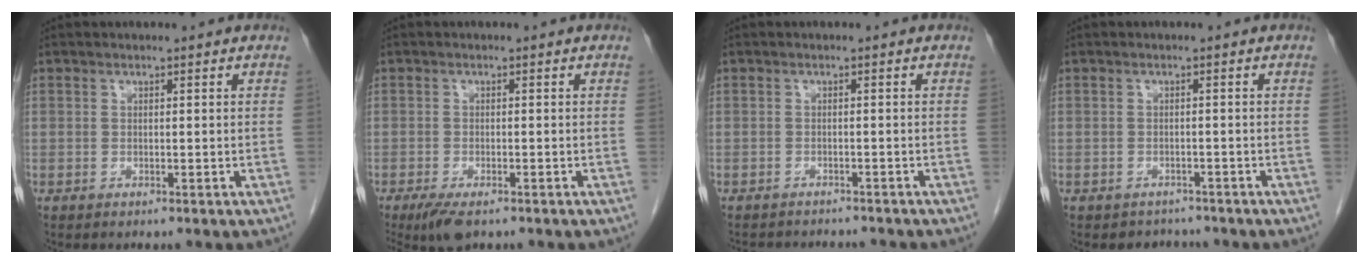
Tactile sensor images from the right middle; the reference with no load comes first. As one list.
[{"total": 4.5, "force": [-3.1, 1.5, 2.9], "torque": [-0.055, -0.010, -0.050]}, {"total": 6.5, "force": [-6.1, 1.5, 1.5], "torque": [-0.017, -0.003, -0.077]}, {"total": 2.4, "force": [-2.0, 1.2, -0.5], "torque": [0.000, 0.004, -0.031]}]